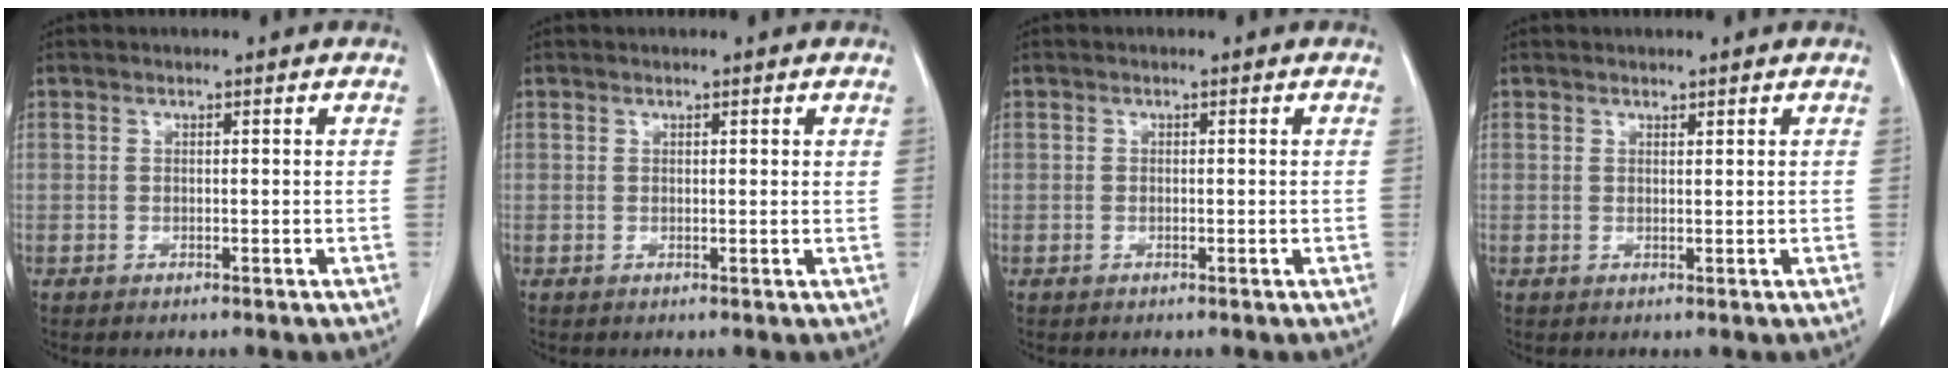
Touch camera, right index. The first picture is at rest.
{"total": 0.6, "force": [0.5, 0.1, 0.3], "torque": [0.001, -0.002, 0.005]}
{"total": 0.0}
{"total": 0.6, "force": [0.6, 0.2, 0.0], "torque": [0.000, -0.006, 0.009]}